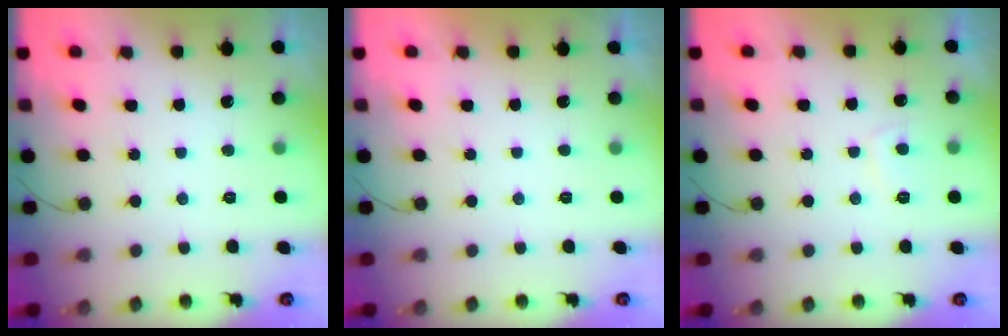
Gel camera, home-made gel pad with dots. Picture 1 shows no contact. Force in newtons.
{"total": 2.3, "press": 2.3, "slide": 0.4}
{"total": 2.9, "press": 2.8, "slide": 0.6}